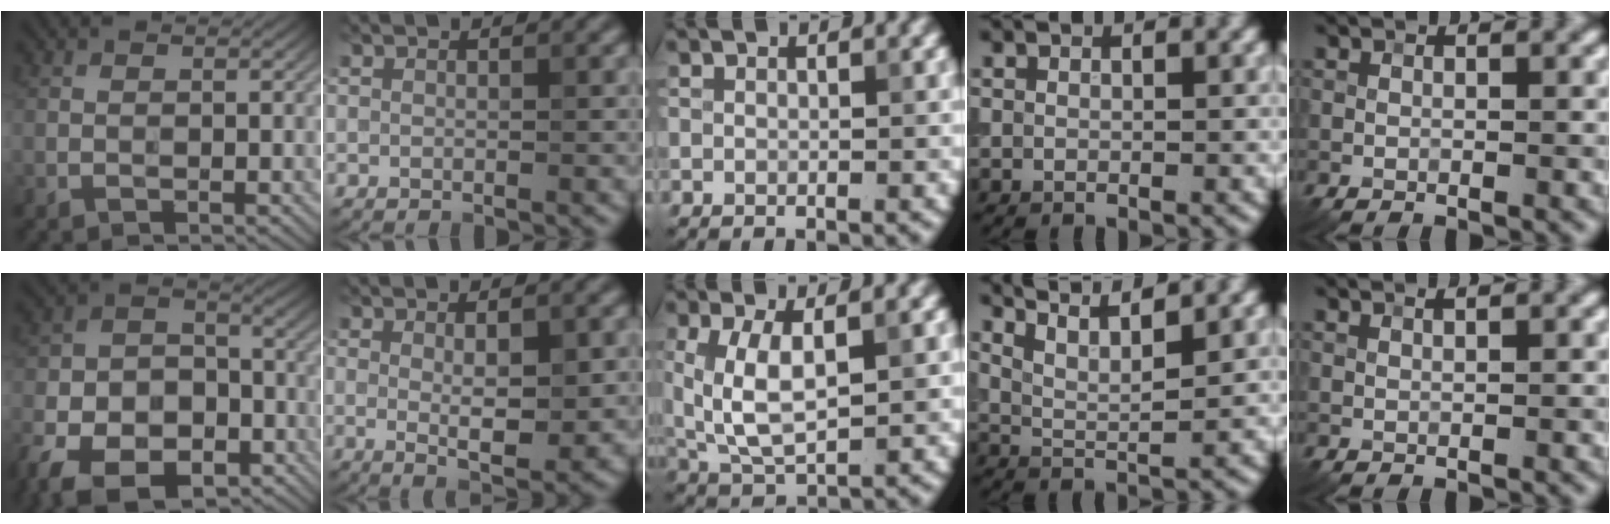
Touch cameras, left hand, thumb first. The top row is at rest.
{"thumb": {"total": 16.3, "force": [-9.3, 10.1, 8.8], "torque": [-0.193, -0.047, -0.159]}, "index": {"total": 4.6, "force": [0.4, 1.3, 4.4], "torque": [-0.071, -0.008, 0.012]}, "middle": {"total": 5.8, "force": [0.8, 2.6, 5.1], "torque": [-0.113, -0.002, 0.021]}, "ring": {"total": 5.5, "force": [4.5, 1.3, 2.9], "torque": [-0.042, 0.020, 0.052]}, "little": {"total": 0.9, "force": [0.7, 0.0, 0.4], "torque": [-0.007, -0.002, 0.008]}}